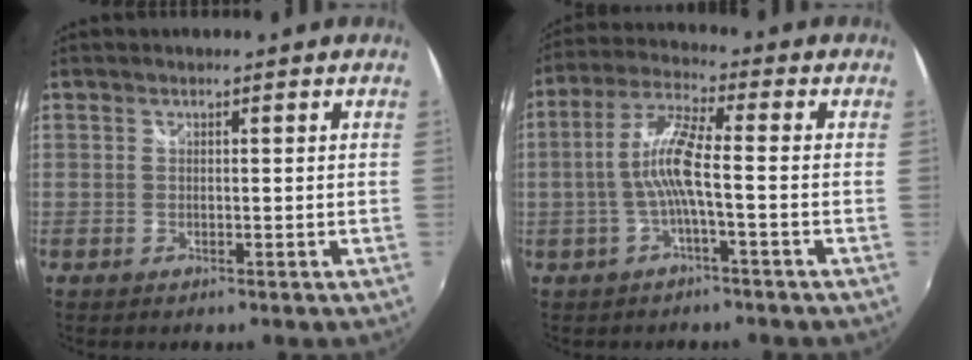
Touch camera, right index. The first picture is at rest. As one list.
[{"total": 7.8, "force": [-1.7, 0.5, 7.6], "torque": [-0.168, 0.008, -0.028]}]